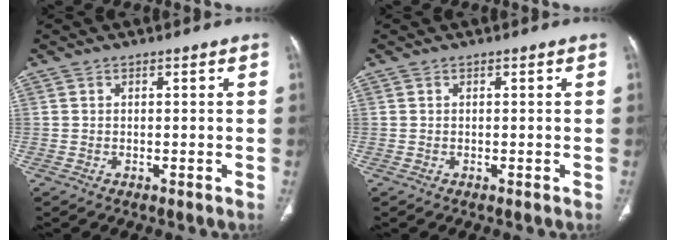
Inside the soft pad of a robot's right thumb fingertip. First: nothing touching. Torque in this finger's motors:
{"motor_torque": [0.00, 0.00, 0.01, -0.01, 0.03]}